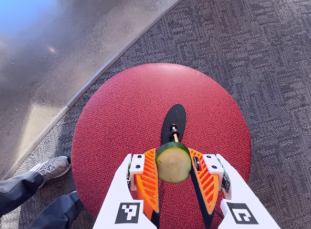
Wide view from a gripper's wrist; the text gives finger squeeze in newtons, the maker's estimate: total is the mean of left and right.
{"total": 11.2, "left": 11.3, "right": 11.2}